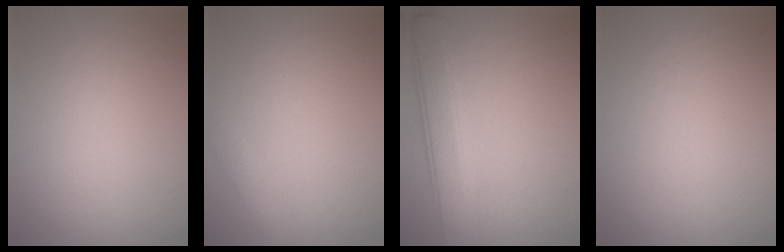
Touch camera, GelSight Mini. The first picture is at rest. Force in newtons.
{"total": 1.9, "press": 1.9, "slide": 0.1}
{"total": 4.2, "press": 4.2, "slide": 0.2}
{"total": 0.0}